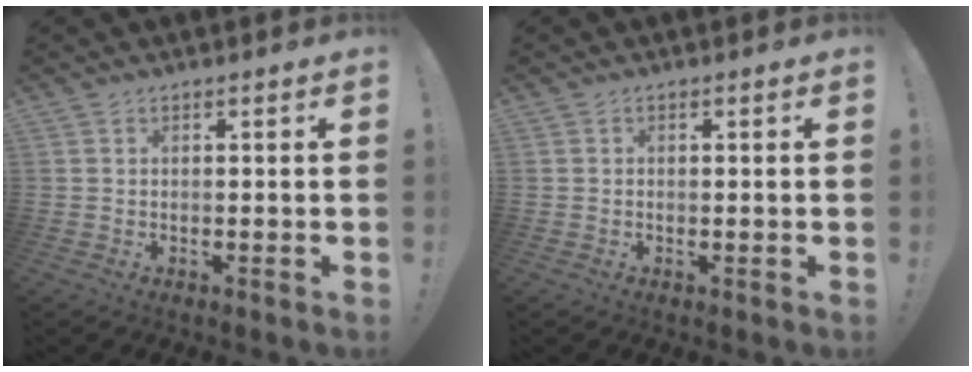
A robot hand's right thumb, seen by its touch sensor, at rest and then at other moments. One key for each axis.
{"total": 0.0}